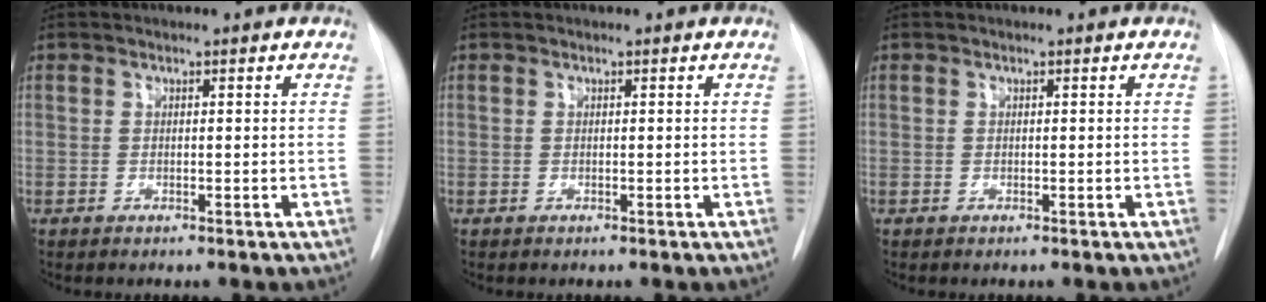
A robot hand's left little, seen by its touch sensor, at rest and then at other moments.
{"total": 0.0}
{"total": 0.0}